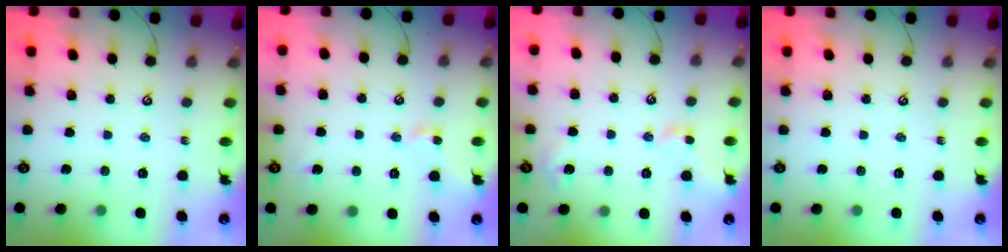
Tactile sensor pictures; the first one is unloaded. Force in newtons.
{"total": 1.8, "press": 1.8, "slide": 0.1}
{"total": 2.9, "press": 2.8, "slide": 0.7}
{"total": 0.0}